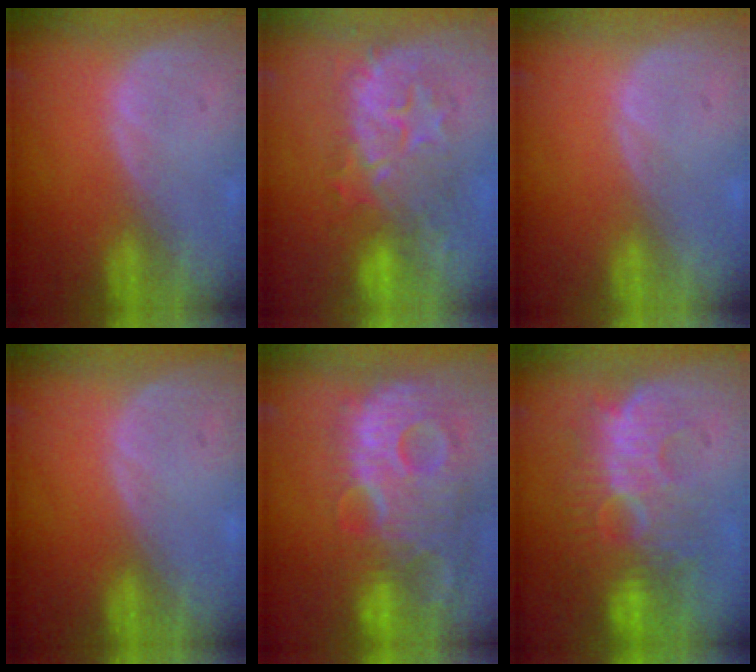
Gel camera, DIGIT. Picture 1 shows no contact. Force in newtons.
{"total": 9.0, "press": 8.9, "slide": 1.1}
{"total": 0.0}
{"total": 0.0}
{"total": 13.9, "press": 12.0, "slide": 7.0}
{"total": 10.2, "press": 9.7, "slide": 3.0}